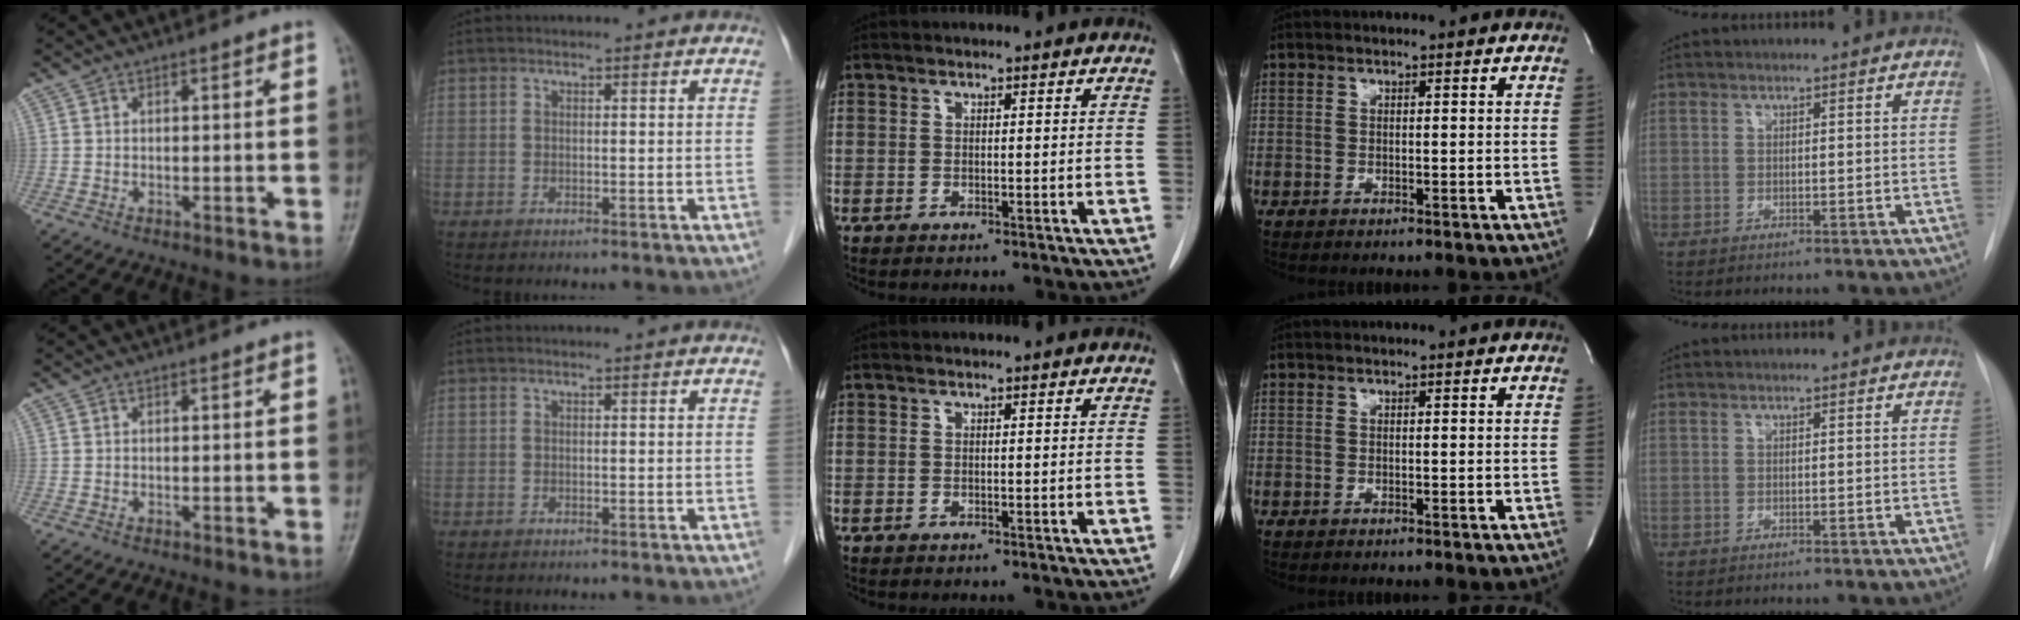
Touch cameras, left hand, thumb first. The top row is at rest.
{}